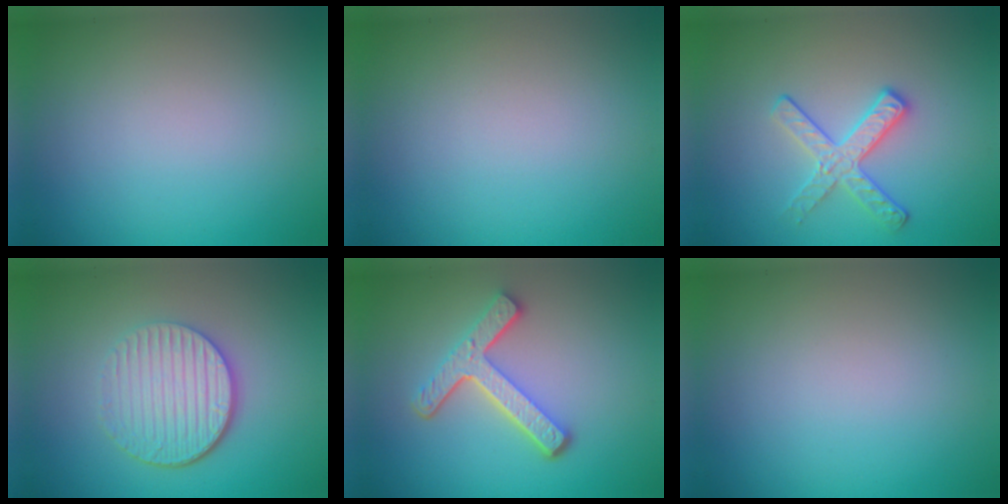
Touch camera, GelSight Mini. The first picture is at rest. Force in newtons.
{"total": 0.0}
{"total": 2.8, "press": 2.7, "slide": 0.7}
{"total": 5.3, "press": 3.8, "slide": 3.6}
{"total": 4.8, "press": 3.6, "slide": 3.2}
{"total": 0.0}